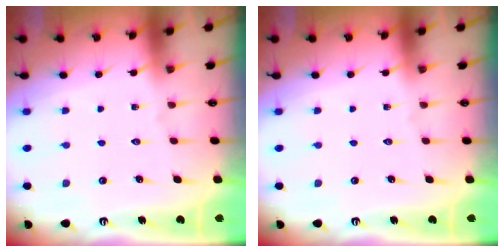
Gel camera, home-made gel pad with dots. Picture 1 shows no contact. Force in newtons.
{"total": 0.0}